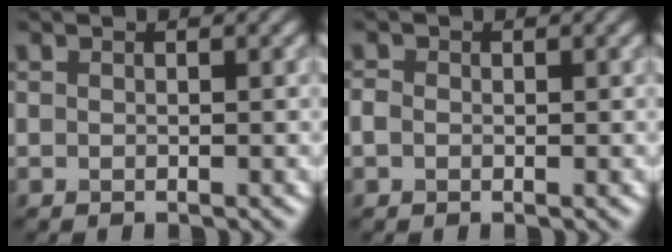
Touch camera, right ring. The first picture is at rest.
{"total": 0.8, "force": [-0.1, 0.7, 0.4], "torque": [-0.010, -0.001, -0.005]}